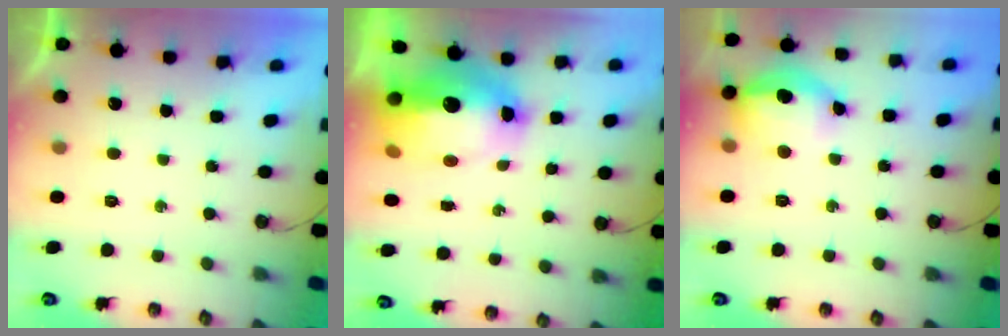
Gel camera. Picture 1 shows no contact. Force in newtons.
{"total": 23.2, "press": 19.0, "slide": 13.3}
{"total": 14.4, "press": 14.3, "slide": 1.5}